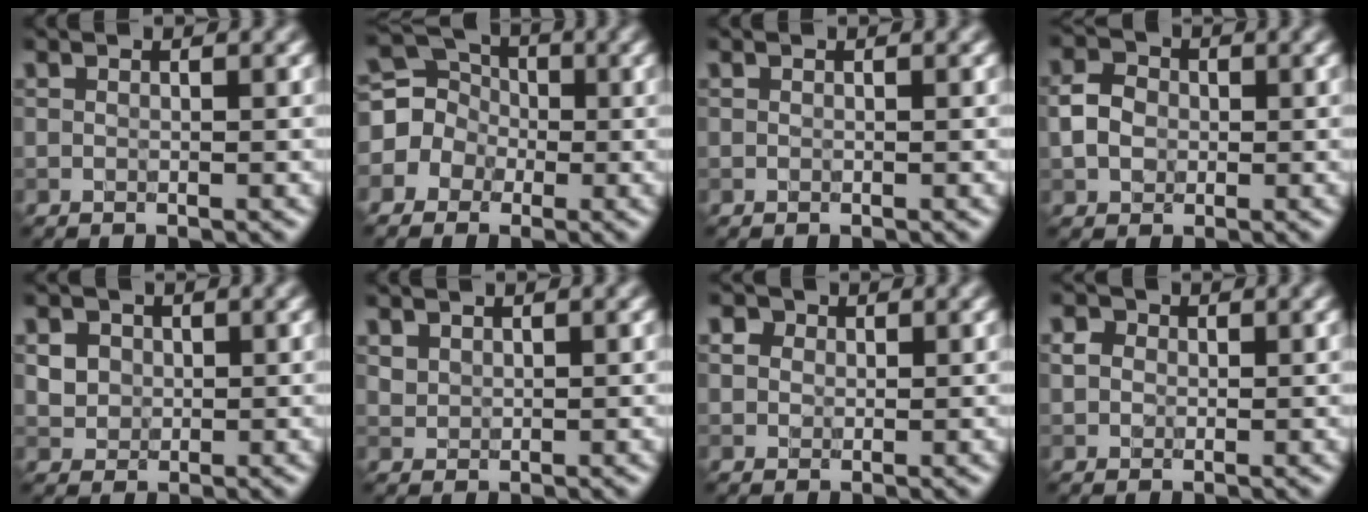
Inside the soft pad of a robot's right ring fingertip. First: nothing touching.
{"total": 4.3, "force": [-0.8, 4.1, 1.1], "torque": [-0.006, 0.017, -0.037]}
{"total": 0.0}
{"total": 2.7, "force": [-0.2, 2.3, 1.5], "torque": [-0.029, 0.006, -0.010]}
{"total": 2.5, "force": [0.8, 2.2, 1.0], "torque": [-0.024, 0.003, 0.021]}
{"total": 1.0, "force": [0.7, 0.7, 0.2], "torque": [-0.003, 0.000, 0.018]}
{"total": 2.9, "force": [1.6, 2.1, 1.2], "torque": [-0.022, 0.010, 0.012]}
{"total": 1.8, "force": [0.6, 1.5, 0.7], "torque": [-0.015, 0.008, -0.002]}